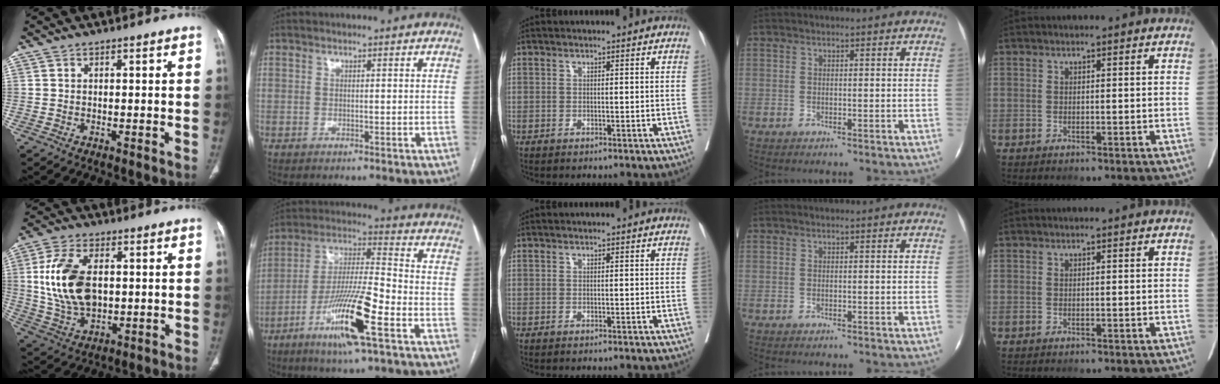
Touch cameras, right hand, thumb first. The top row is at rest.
{"thumb": {"total": 14.9, "force": [1.6, 9.1, 11.6], "torque": [-0.217, -0.003, 0.036]}, "index": {"total": 15.8, "force": [-7.2, 1.1, 14.0], "torque": [-0.272, -0.018, -0.131]}}